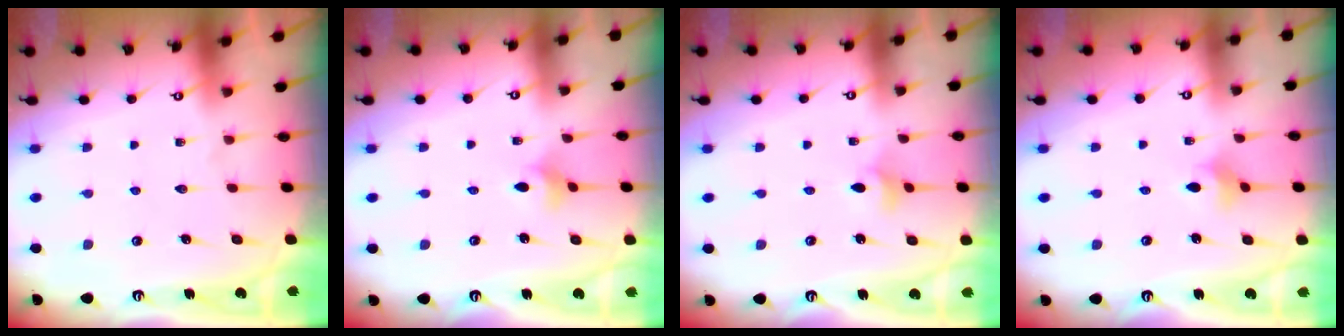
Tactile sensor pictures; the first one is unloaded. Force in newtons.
{"total": 3.4, "press": 3.4, "slide": 0.7}
{"total": 3.6, "press": 3.5, "slide": 0.6}
{"total": 3.3, "press": 3.2, "slide": 0.6}